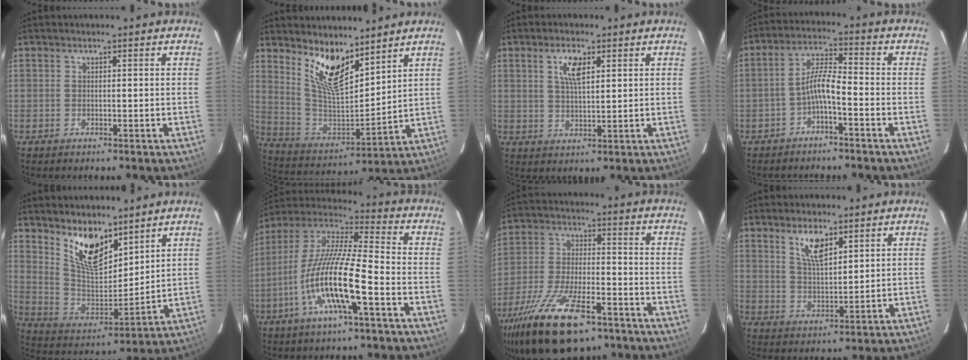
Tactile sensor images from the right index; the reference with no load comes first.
{"total": 12.6, "force": [8.8, 4.3, 7.9], "torque": [-0.153, -0.010, 0.178]}
{"total": 5.0, "force": [2.2, 1.9, 4.0], "torque": [-0.074, 0.006, 0.041]}
{"total": 5.2, "force": [-2.7, 0.8, 4.4], "torque": [-0.098, 0.017, -0.050]}
{"total": 12.8, "force": [8.8, 5.4, 7.6], "torque": [-0.142, -0.010, 0.175]}
{"total": 16.7, "force": [-6.8, 2.3, 15.1], "torque": [-0.291, -0.015, -0.138]}
{"total": 22.0, "force": [-14.7, 8.4, 14.1], "torque": [-0.285, -0.043, -0.247]}
{"total": 6.4, "force": [3.8, 2.4, 4.6], "torque": [-0.083, 0.002, 0.075]}